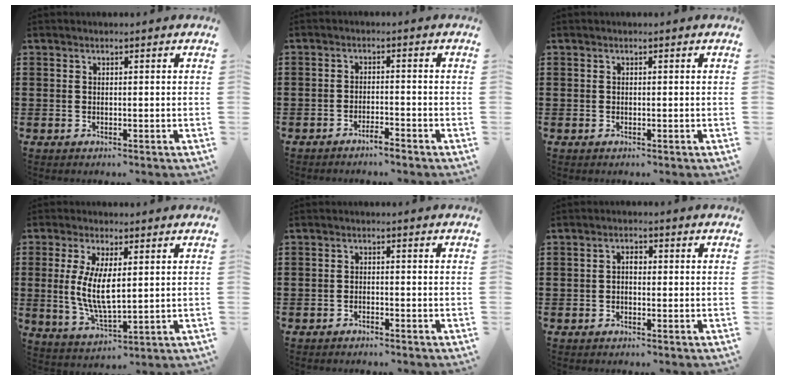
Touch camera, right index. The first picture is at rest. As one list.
[{"total": 2.0, "force": [-1.9, 0.1, 0.7], "torque": [-0.015, 0.002, -0.037]}, {"total": 0.0}, {"total": 7.8, "force": [0.6, 3.0, 7.2], "torque": [-0.149, 0.000, 0.010]}, {"total": 1.0, "force": [-1.0, 0.1, 0.1], "torque": [-0.004, 0.002, -0.020]}, {"total": 1.6, "force": [-0.3, 0.9, 1.3], "torque": [-0.025, 0.004, -0.007]}]